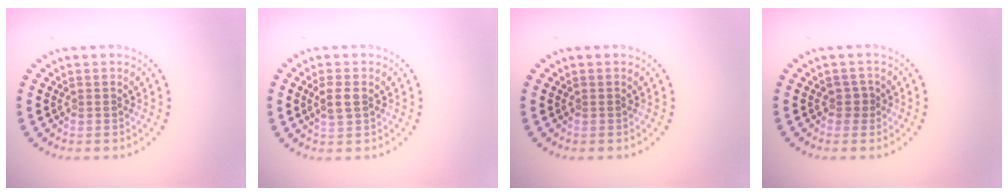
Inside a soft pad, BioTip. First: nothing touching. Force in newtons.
{"total": 1.8, "press": 1.8, "slide": 0.3}
{"total": 0.0}
{"total": 1.0, "press": 0.8, "slide": 0.6}